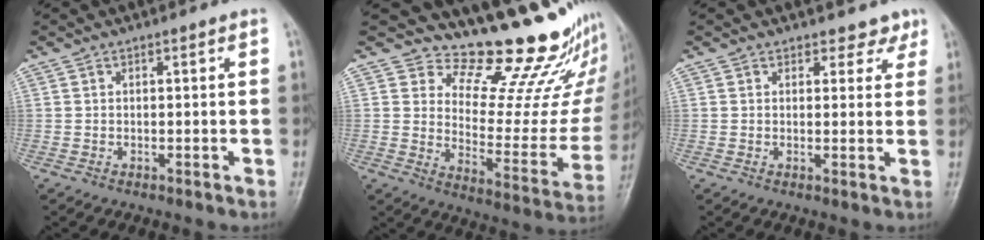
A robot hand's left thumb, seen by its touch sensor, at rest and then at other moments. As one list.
[{"total": 19.3, "force": [17.4, 5.7, 6.1], "torque": [-0.025, -0.169, 0.227]}, {"total": 3.1, "force": [2.5, 1.8, -0.2], "torque": [0.030, -0.017, 0.018]}]